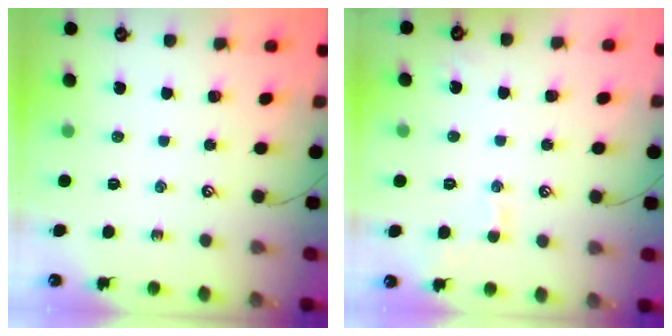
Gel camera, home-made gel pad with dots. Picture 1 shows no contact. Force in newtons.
{"total": 1.7, "press": 1.6, "slide": 0.6}